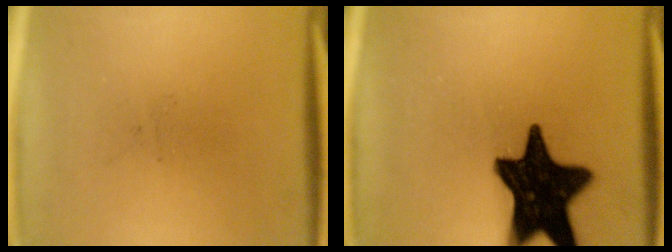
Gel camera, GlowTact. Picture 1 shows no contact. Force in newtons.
{"total": 19.2}